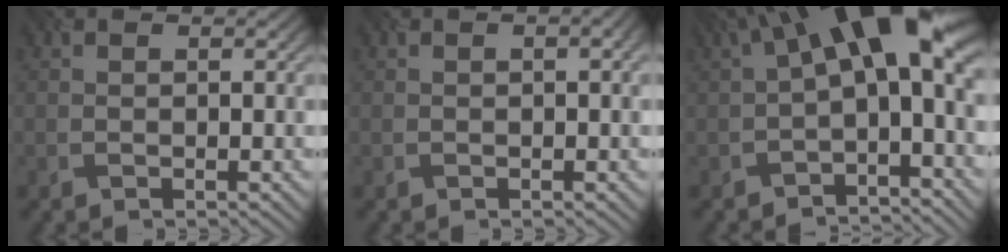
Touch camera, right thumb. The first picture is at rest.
{"total": 2.2, "force": [0.4, 0.9, 2.0], "torque": [-0.017, 0.005, -0.002]}
{"total": 13.3, "force": [2.1, 5.4, 12.0], "torque": [-0.186, 0.016, 0.030]}